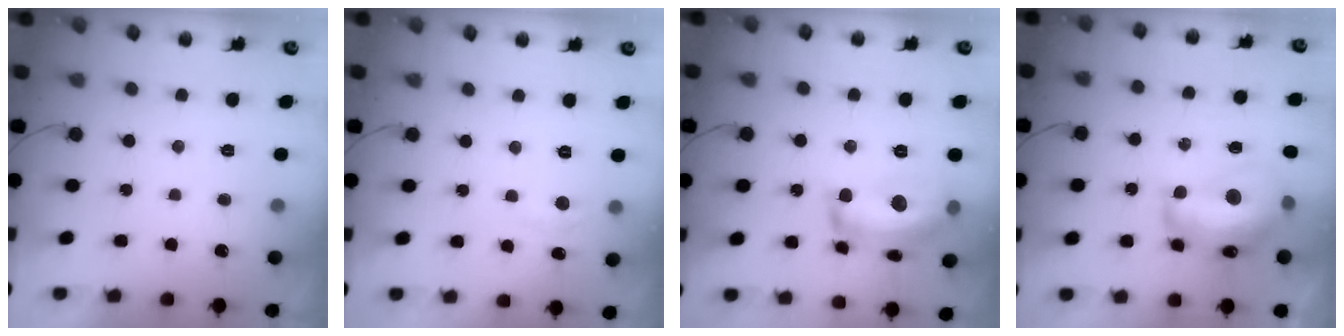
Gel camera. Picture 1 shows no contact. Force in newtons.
{"total": 2.3, "press": 2.3, "slide": 0.3}
{"total": 16.7, "press": 16.7, "slide": 1.2}
{"total": 16.1, "press": 16.0, "slide": 1.5}